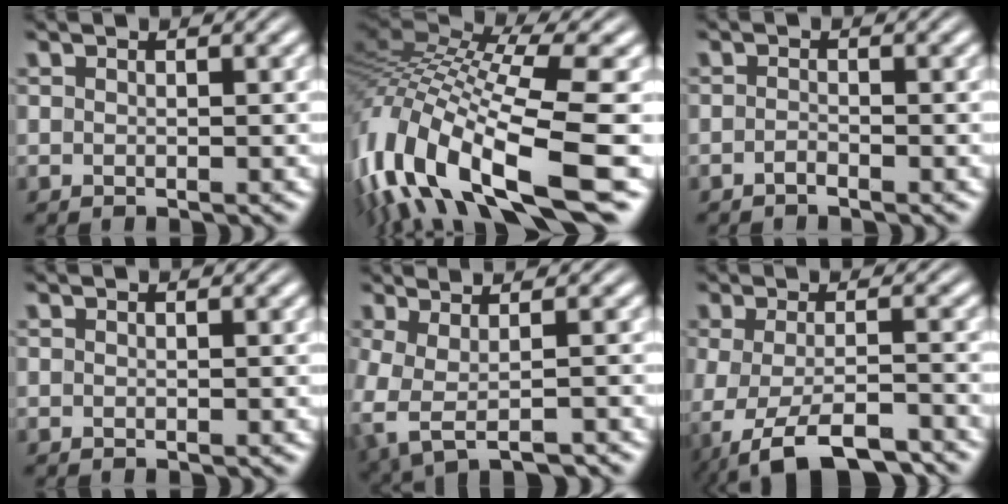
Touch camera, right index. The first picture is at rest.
{"total": 13.4, "force": [-2.9, 7.8, 10.6], "torque": [-0.234, -0.030, -0.035]}
{"total": 1.2, "force": [-1.1, 0.5, 0.3], "torque": [-0.011, -0.002, -0.022]}
{"total": 0.0}
{"total": 6.3, "force": [-0.1, 4.1, 4.8], "torque": [-0.105, -0.008, 0.004]}
{"total": 7.3, "force": [-4.5, 3.3, 4.7], "torque": [-0.104, -0.030, -0.055]}